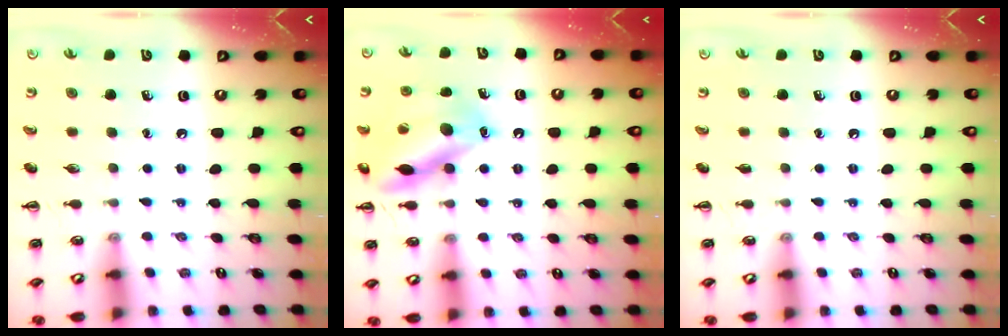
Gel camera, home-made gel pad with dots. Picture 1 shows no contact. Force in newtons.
{"total": 14.4, "press": 14.4, "slide": 0.7}
{"total": 0.0}